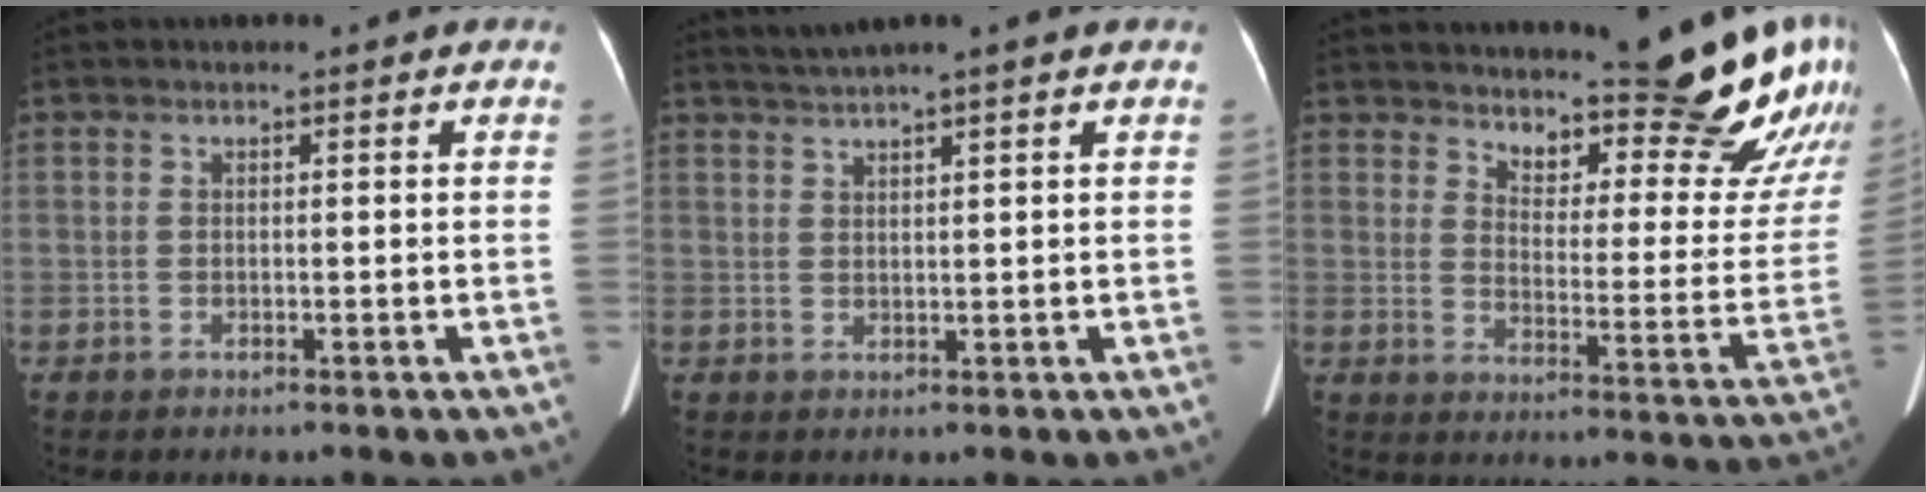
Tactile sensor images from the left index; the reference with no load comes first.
{"total": 4.1, "force": [3.3, -1.0, 2.2], "torque": [-0.044, 0.021, 0.063]}
{"total": 19.8, "force": [17.5, 4.2, 8.2], "torque": [-0.085, -0.071, 0.212]}